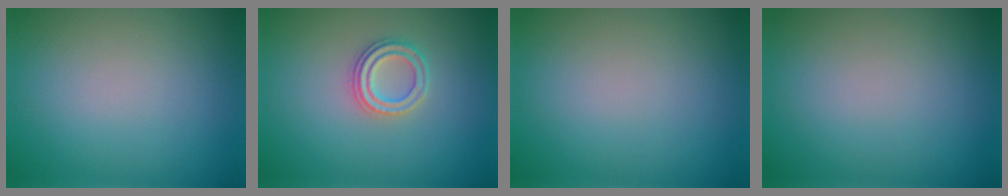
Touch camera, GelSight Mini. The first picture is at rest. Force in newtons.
{"total": 2.3, "press": 2.3, "slide": 0.3}
{"total": 0.0}
{"total": 0.0}